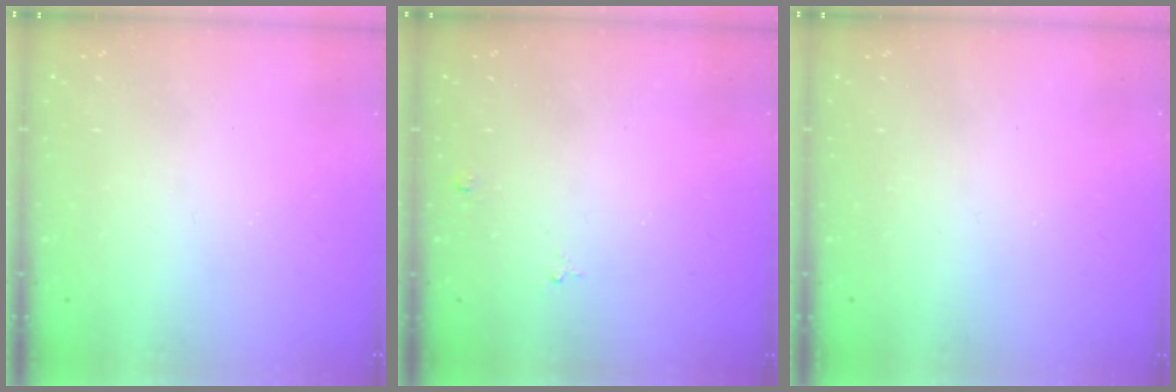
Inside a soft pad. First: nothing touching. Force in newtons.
{"total": 4.1, "press": 4.1, "slide": 0.4}
{"total": 0.0}